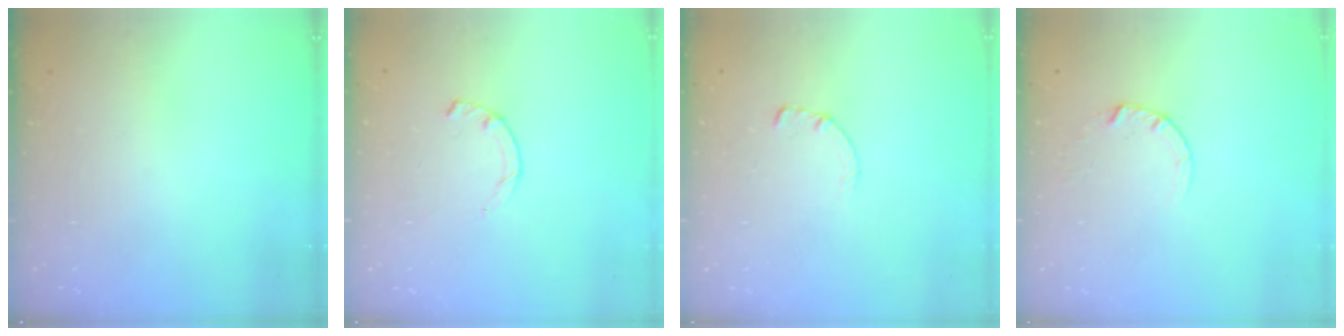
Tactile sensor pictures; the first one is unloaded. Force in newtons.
{"total": 2.3, "press": 2.3, "slide": 0.4}
{"total": 0.7, "press": 0.6, "slide": 0.2}
{"total": 2.7, "press": 2.7, "slide": 0.2}